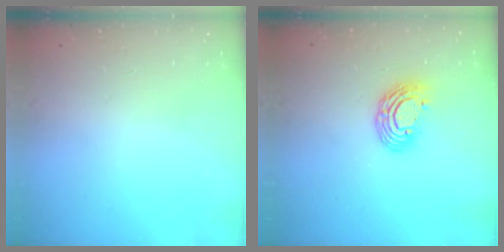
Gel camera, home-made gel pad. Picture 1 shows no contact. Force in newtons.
{"total": 9.5, "press": 9.5, "slide": 0.7}